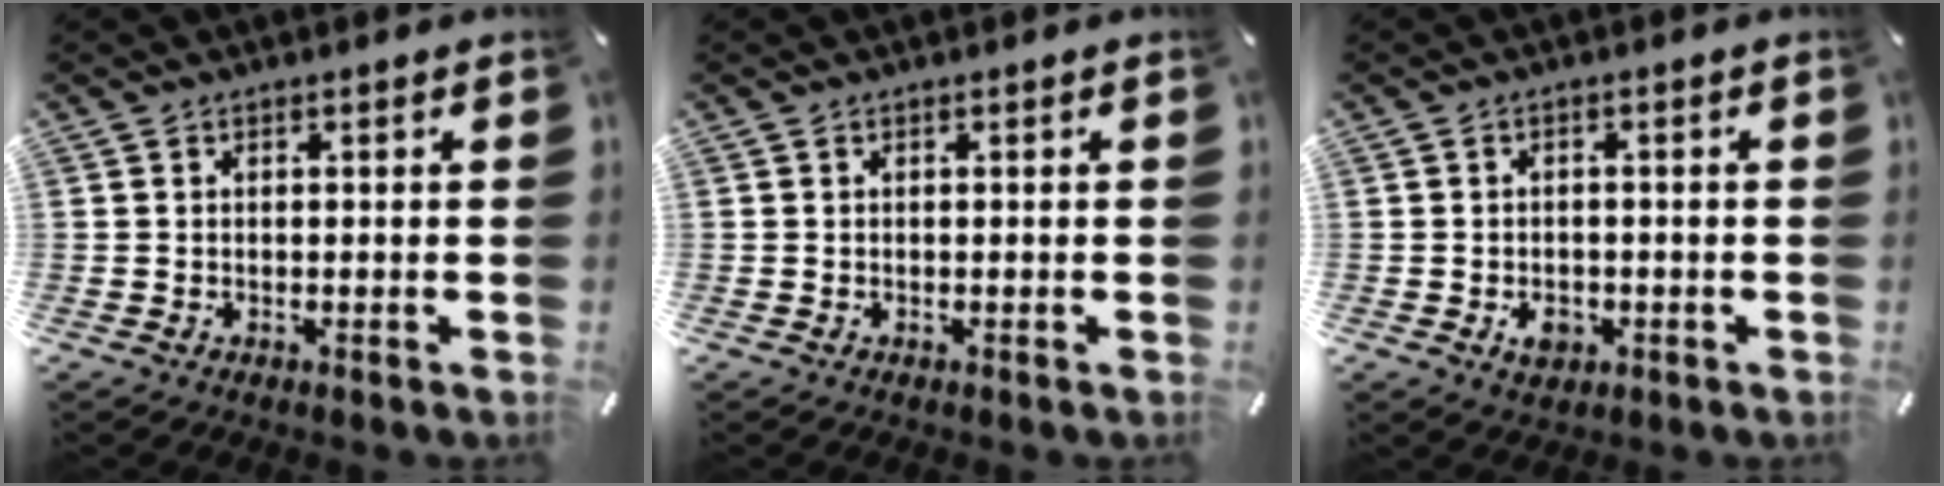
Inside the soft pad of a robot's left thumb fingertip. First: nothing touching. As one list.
[{"total": 0.0}, {"total": 4.4, "force": [-1.6, 3.3, 2.4], "torque": [-0.038, 0.003, -0.028]}]